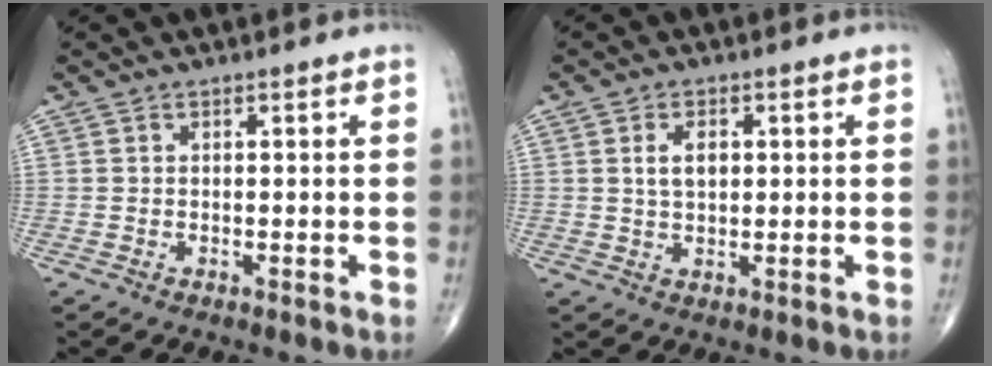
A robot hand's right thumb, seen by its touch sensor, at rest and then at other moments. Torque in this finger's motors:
{"motor_torque": [-0.65, 0.65, 0.18, 0.13, 0.04]}